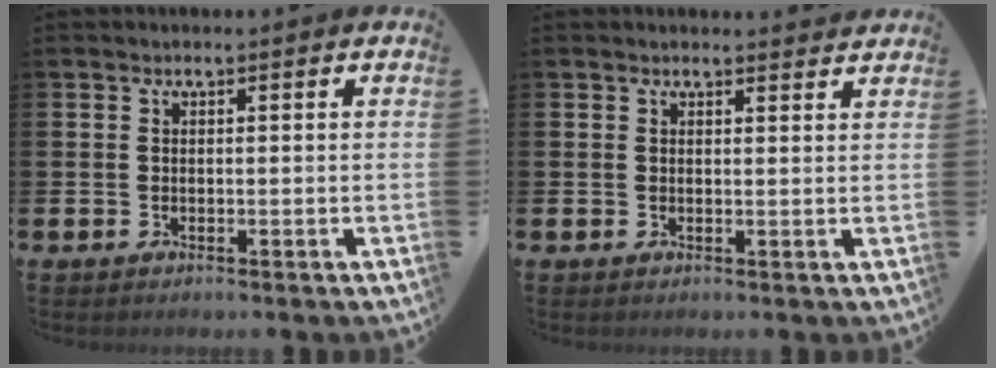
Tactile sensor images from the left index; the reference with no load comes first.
{"total": 0.7, "force": [0.7, 0.2, 0.1], "torque": [0.006, -0.001, 0.011]}